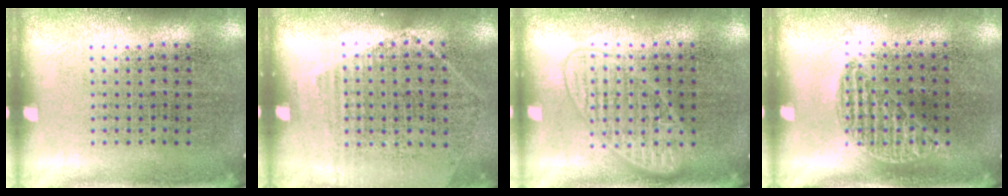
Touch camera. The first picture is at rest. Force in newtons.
{"total": 1.2, "press": 1.0, "slide": 0.6}
{"total": 2.7, "press": 2.7, "slide": 0.4}
{"total": 0.9, "press": 0.7, "slide": 0.5}